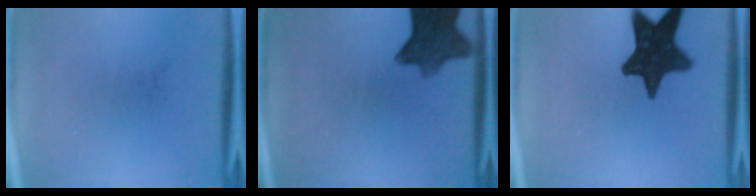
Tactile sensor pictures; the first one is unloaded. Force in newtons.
{"total": 9.2}
{"total": 14.6}